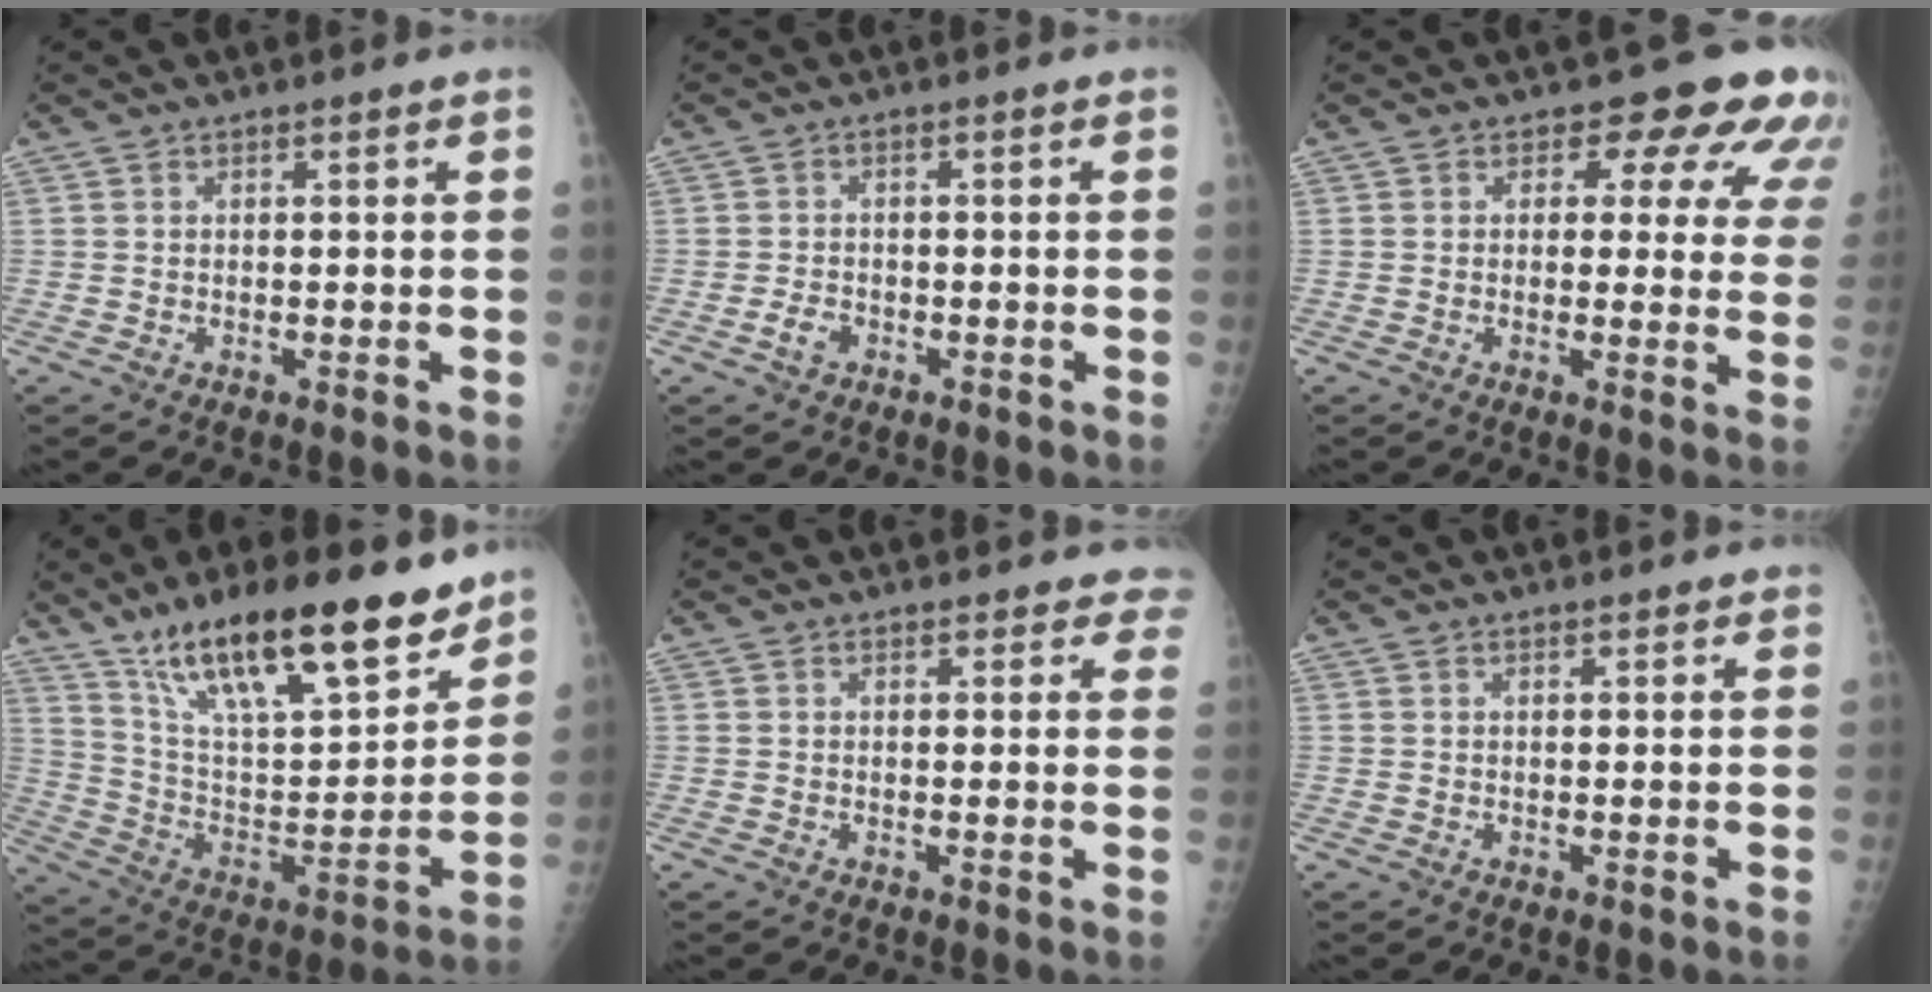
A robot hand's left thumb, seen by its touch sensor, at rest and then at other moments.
{"total": 2.3, "force": [-1.2, 1.5, 1.3], "torque": [-0.023, 0.007, -0.021]}
{"total": 10.9, "force": [7.2, 6.0, 5.5], "torque": [-0.010, -0.028, 0.058]}
{"total": 25.5, "force": [17.8, 7.6, 16.5], "torque": [-0.239, -0.062, 0.308]}
{"total": 4.5, "force": [4.1, 1.9, 0.3], "torque": [0.039, -0.016, 0.025]}
{"total": 1.4, "force": [1.3, 0.4, 0.5], "torque": [-0.001, -0.002, 0.016]}